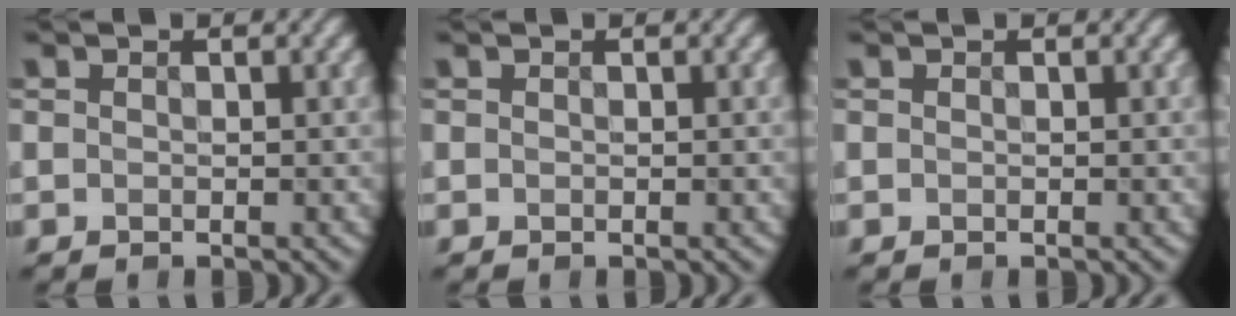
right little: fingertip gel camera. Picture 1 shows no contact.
{"total": 0.0}
{"total": 0.0}